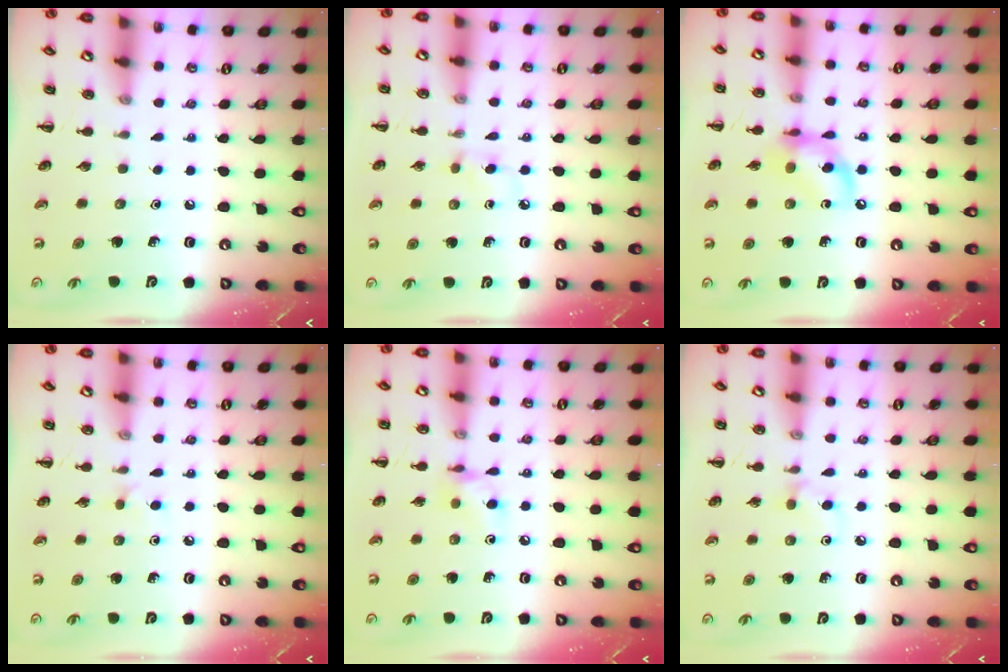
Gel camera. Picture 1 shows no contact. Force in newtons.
{"total": 3.3, "press": 3.0, "slide": 1.4}
{"total": 11.8, "press": 11.6, "slide": 2.4}
{"total": 3.9, "press": 3.7, "slide": 1.4}
{"total": 6.3, "press": 6.3, "slide": 0.6}
{"total": 5.2, "press": 5.0, "slide": 1.4}